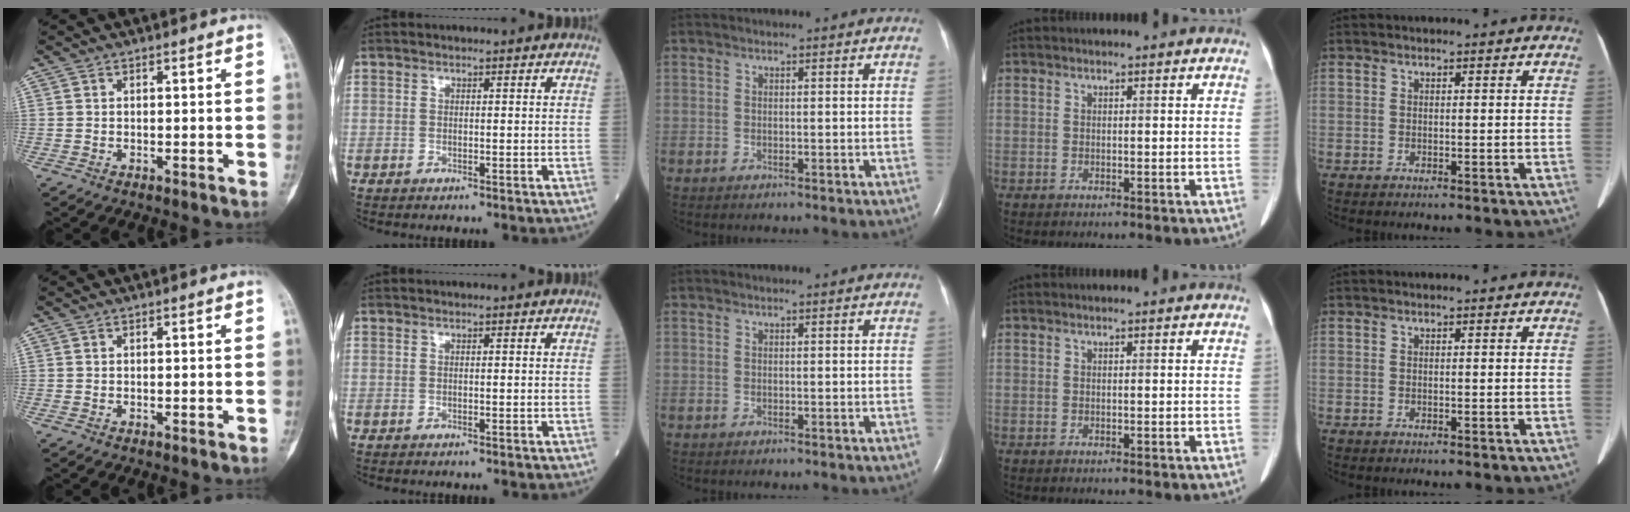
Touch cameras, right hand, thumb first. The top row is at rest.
{}